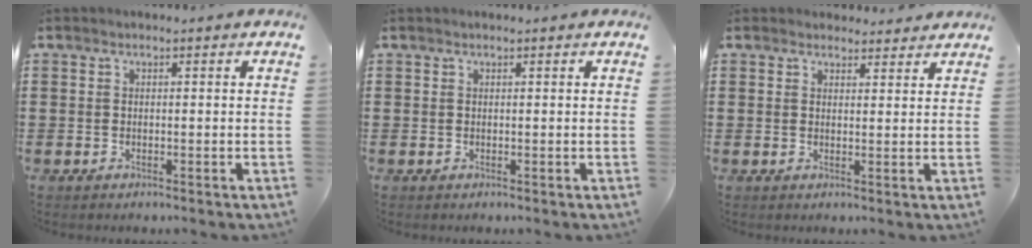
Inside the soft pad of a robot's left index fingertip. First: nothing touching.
{"total": 0.0}
{"total": 2.5, "force": [2.4, 0.7, 0.2], "torque": [-0.001, -0.004, 0.044]}